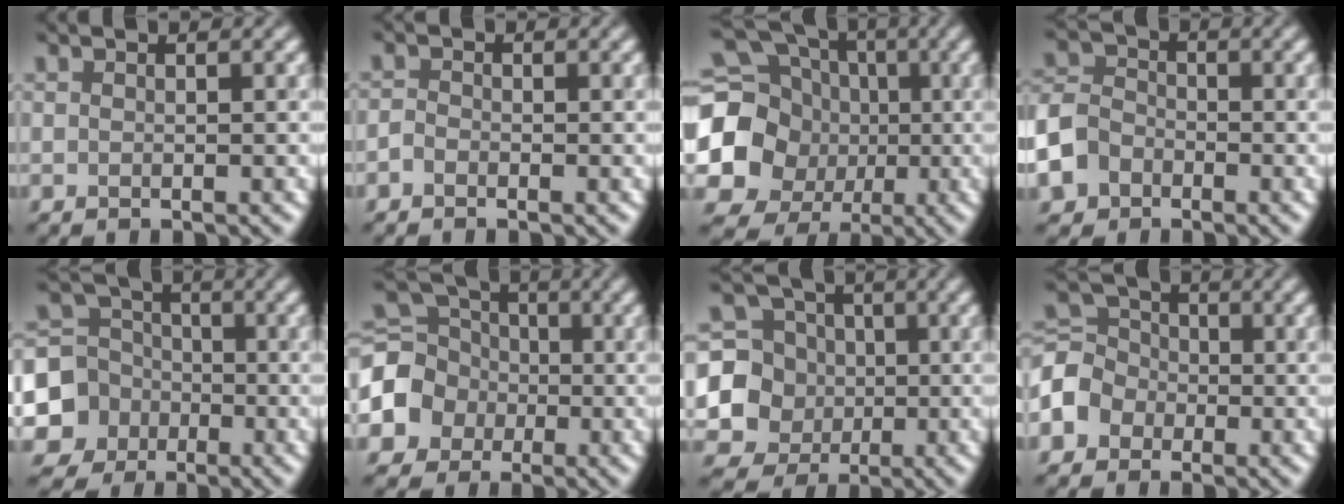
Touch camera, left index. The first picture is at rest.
{"total": 1.0, "force": [-0.9, 0.2, -0.3], "torque": [0.007, 0.000, -0.018]}
{"total": 15.2, "force": [-0.6, 14.3, 4.9], "torque": [-0.145, 0.002, -0.032]}
{"total": 6.0, "force": [-4.0, 4.2, 1.5], "torque": [-0.023, -0.014, -0.079]}
{"total": 7.3, "force": [-2.8, 6.7, 0.8], "torque": [-0.012, -0.005, -0.078]}
{"total": 5.2, "force": [-1.8, 4.7, 1.3], "torque": [-0.029, 0.003, -0.046]}
{"total": 9.0, "force": [-1.4, 8.8, 1.5], "torque": [-0.043, 0.009, -0.045]}
{"total": 4.1, "force": [-2.1, 3.4, 0.6], "torque": [-0.008, 0.010, -0.053]}